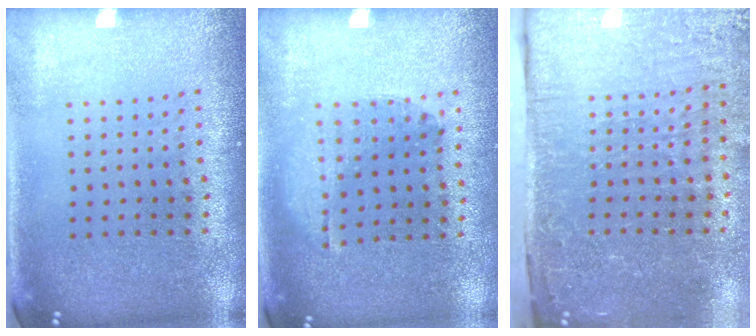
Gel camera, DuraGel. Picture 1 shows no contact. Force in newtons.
{"total": 1.2, "press": 0.8, "slide": 0.9}
{"total": 5.1, "press": 4.1, "slide": 3.1}